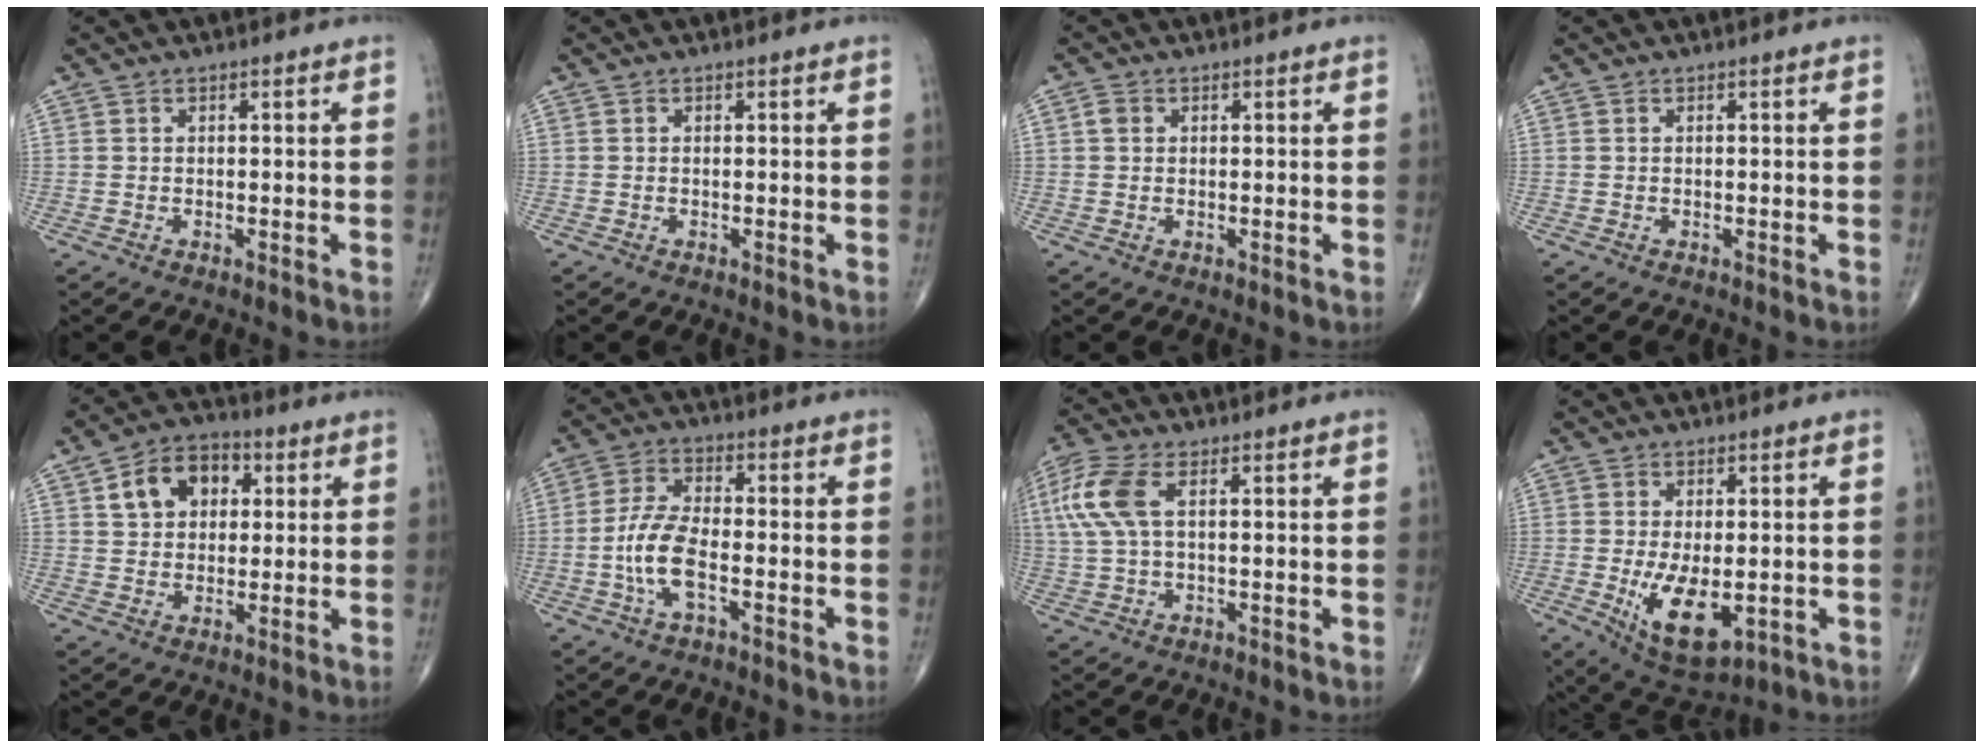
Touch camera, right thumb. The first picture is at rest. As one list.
[{"total": 0.0}, {"total": 1.6, "force": [0.4, 1.4, 0.8], "torque": [-0.013, 0.004, 0.006]}, {"total": 0.0}, {"total": 10.2, "force": [3.2, 7.3, 6.4], "torque": [-0.072, 0.003, 0.046]}, {"total": 8.3, "force": [-2.4, 3.2, 7.2], "torque": [-0.154, 0.018, -0.051]}, {"total": 9.5, "force": [2.6, 4.5, 8.0], "torque": [-0.208, 0.018, 0.052]}, {"total": 10.8, "force": [-2.2, 5.2, 9.2], "torque": [-0.146, -0.020, -0.020]}]